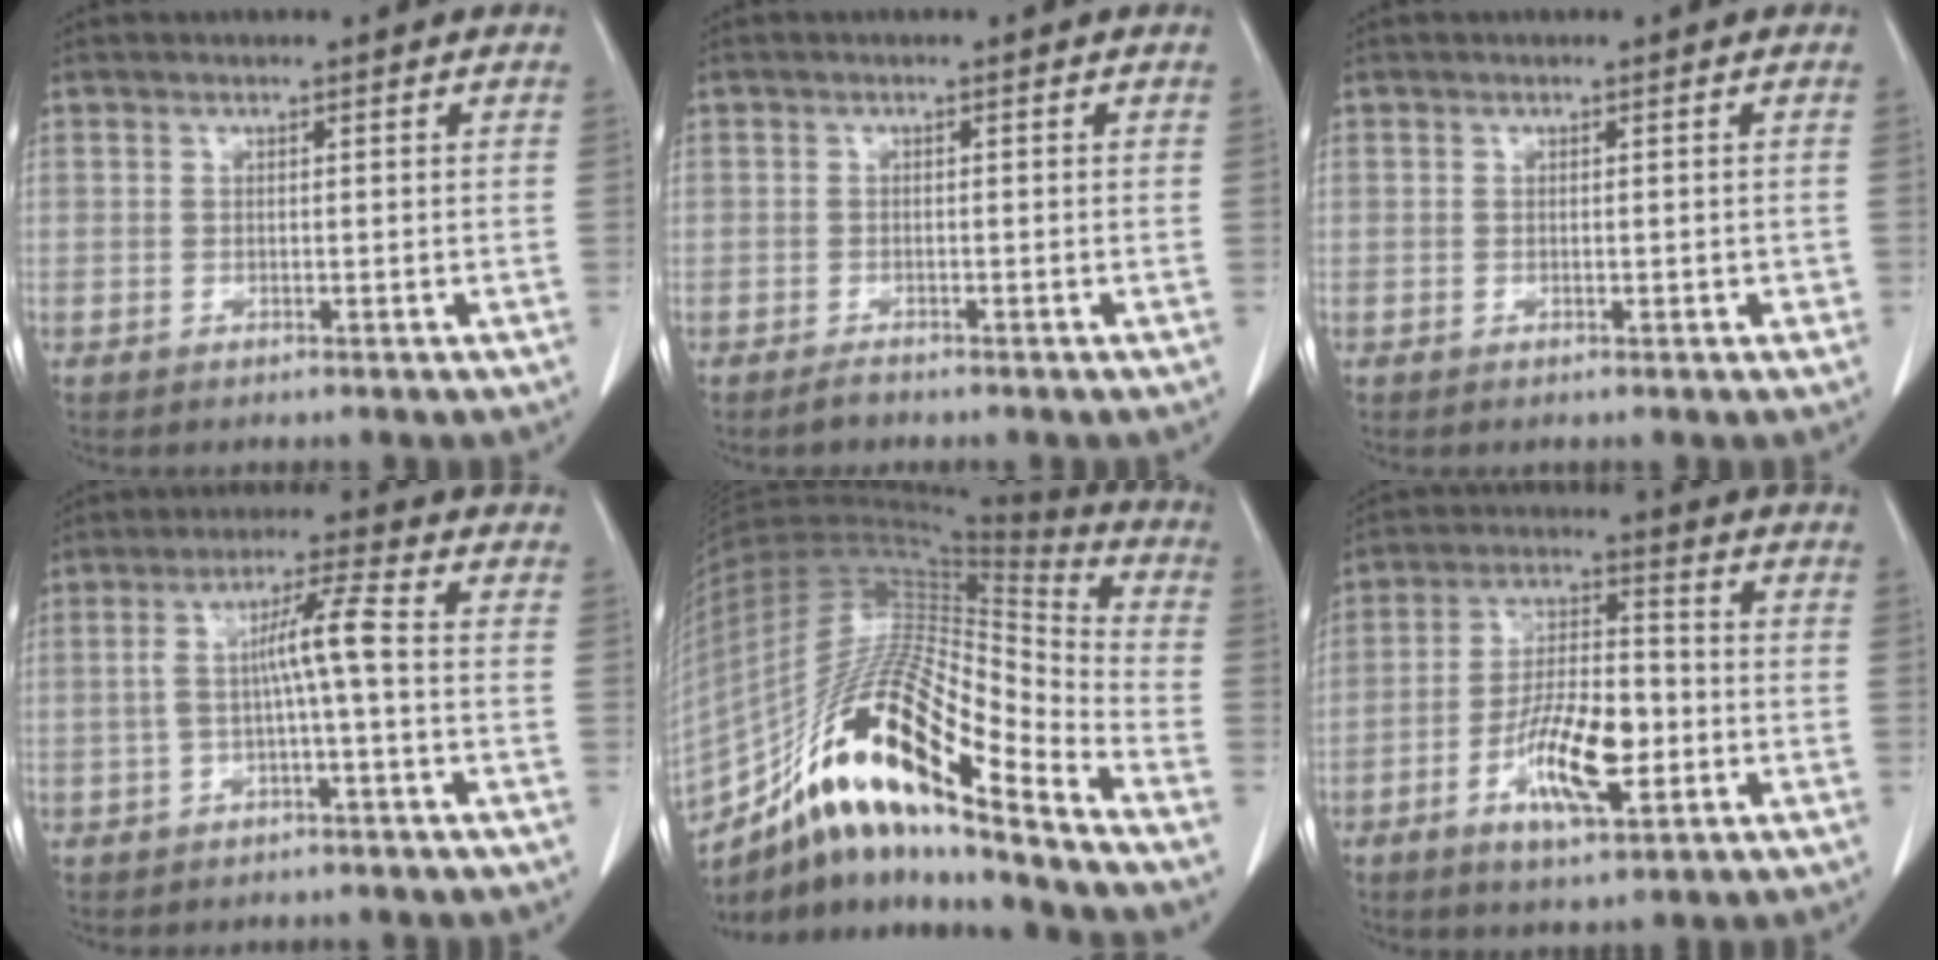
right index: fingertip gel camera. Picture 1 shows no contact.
{"total": 1.1, "force": [-1.0, 0.4, 0.3], "torque": [-0.007, -0.001, -0.017]}
{"total": 0.9, "force": [-0.1, 0.5, 0.8], "torque": [-0.012, 0.003, 0.001]}
{"total": 6.0, "force": [-0.5, -0.2, 6.0], "torque": [-0.111, 0.024, -0.007]}
{"total": 23.5, "force": [-14.6, 4.0, 17.9], "torque": [-0.339, -0.009, -0.259]}
{"total": 10.5, "force": [-3.1, 4.0, 9.2], "torque": [-0.169, 0.003, -0.051]}